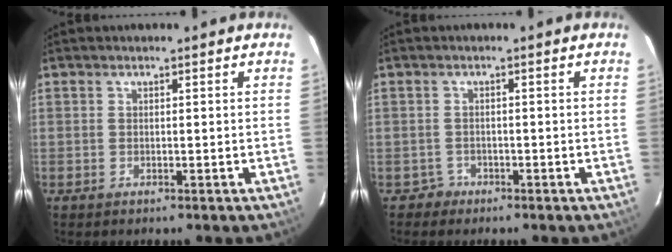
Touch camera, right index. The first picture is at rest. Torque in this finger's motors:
{"motor_torque": [0.13, -0.07, 0.02, 0.00]}